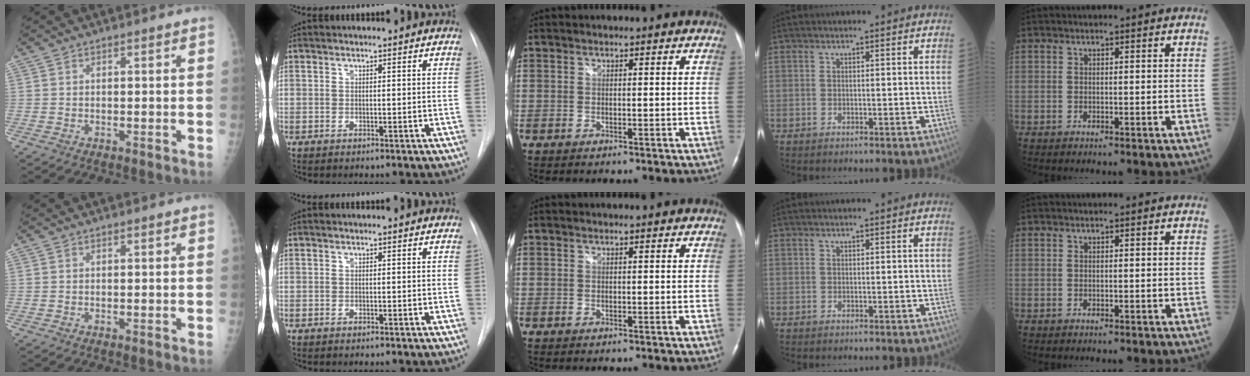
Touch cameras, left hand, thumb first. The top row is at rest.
{}